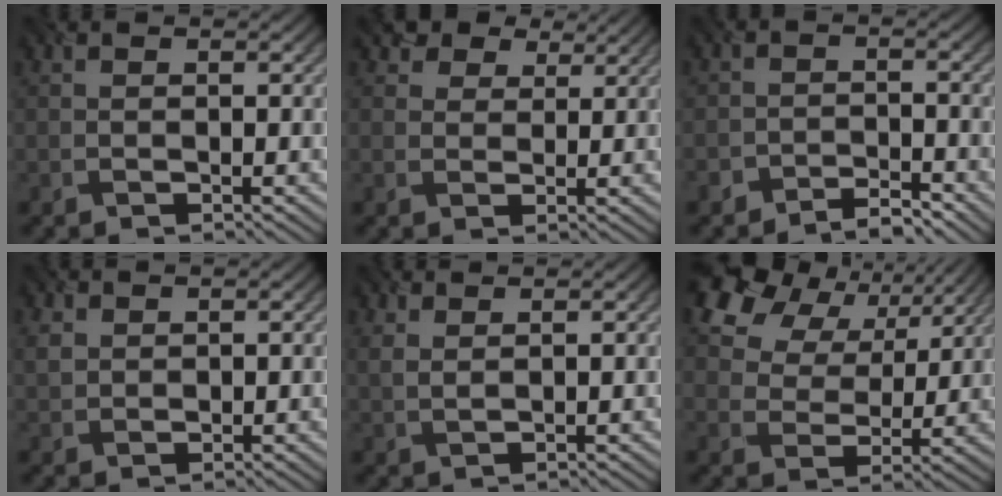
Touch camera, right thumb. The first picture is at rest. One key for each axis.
{"total": 5.8, "fx": 4.2, "fy": 3.6, "fz": 1.8, "tx": -0.055, "ty": -0.010, "tz": 0.069}
{"total": 2.8, "fx": -2.6, "fy": 1.0, "fz": 0.4, "tx": -0.001, "ty": 0.003, "tz": -0.055}
{"total": 1.9, "fx": 1.5, "fy": 1.1, "fz": 0.3, "tx": -0.019, "ty": -0.002, "tz": 0.029}
{"total": 1.9, "fx": 1.8, "fy": 0.0, "fz": 0.5, "tx": -0.025, "ty": 0.000, "tz": 0.036}
{"total": 12.8, "fx": 7.9, "fy": 8.1, "fz": 6.0, "tx": -0.159, "ty": 0.023, "tz": 0.144}